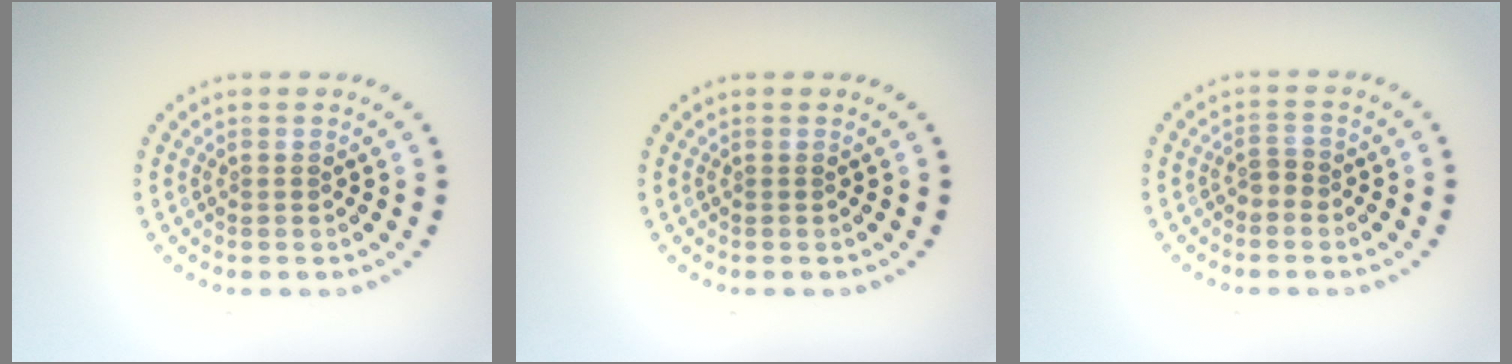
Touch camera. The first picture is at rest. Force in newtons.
{"total": 0.0}
{"total": 1.2, "press": 1.0, "slide": 0.6}